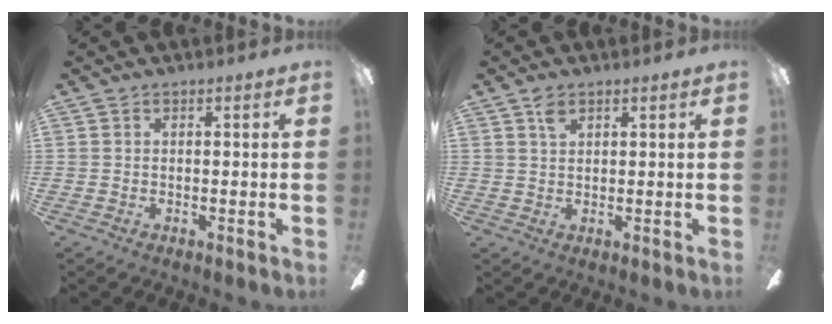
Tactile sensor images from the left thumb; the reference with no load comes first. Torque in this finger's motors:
{"motor_torque": [0.36, 0.04, 0.61, -0.28, 0.00]}